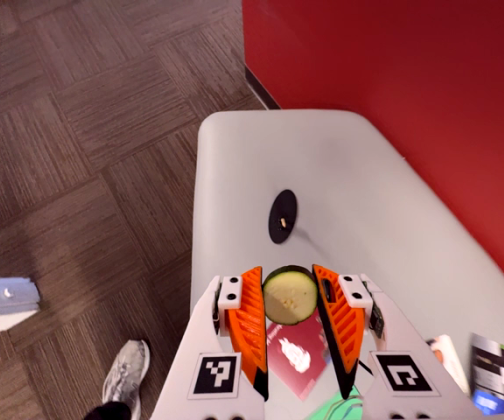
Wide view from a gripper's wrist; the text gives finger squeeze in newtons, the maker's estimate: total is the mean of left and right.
{"total": 11.7, "left": 13.6, "right": 9.9}